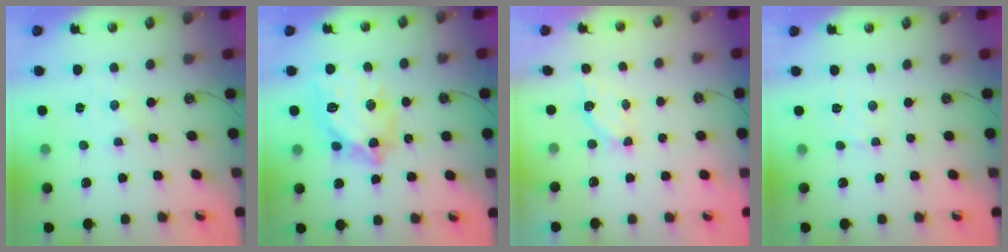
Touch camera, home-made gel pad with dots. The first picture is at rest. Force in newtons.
{"total": 18.5, "press": 18.4, "slide": 2.1}
{"total": 4.6, "press": 4.4, "slide": 1.2}
{"total": 2.6, "press": 2.5, "slide": 0.7}